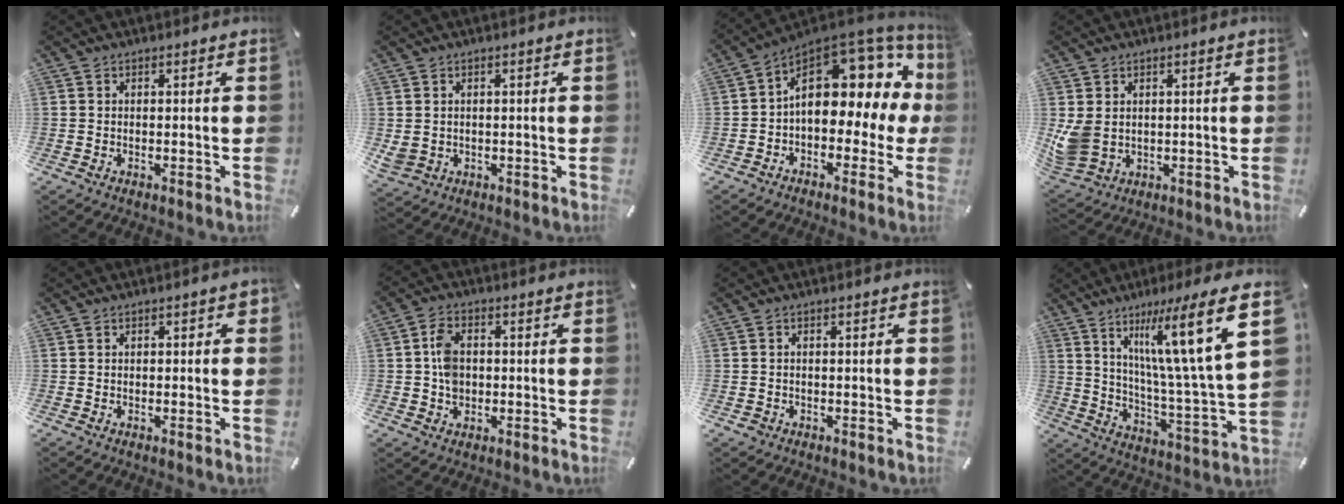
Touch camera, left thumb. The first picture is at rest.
{"total": 2.6, "force": [0.5, 2.4, 0.9], "torque": [-0.027, 0.002, 0.007]}
{"total": 16.1, "force": [5.4, 10.2, 11.3], "torque": [-0.141, -0.044, 0.090]}
{"total": 7.0, "force": [0.9, 5.7, 4.0], "torque": [-0.092, 0.001, 0.020]}
{"total": 1.2, "force": [-0.1, 0.5, 1.0], "torque": [-0.011, -0.001, -0.004]}
{"total": 5.8, "force": [0.1, 4.4, 3.8], "torque": [-0.078, 0.004, -0.002]}
{"total": 1.0, "force": [-0.3, 0.9, 0.4], "torque": [-0.008, 0.004, -0.009]}
{"total": 21.8, "force": [11.3, 3.2, 18.4], "torque": [-0.298, -0.065, 0.161]}